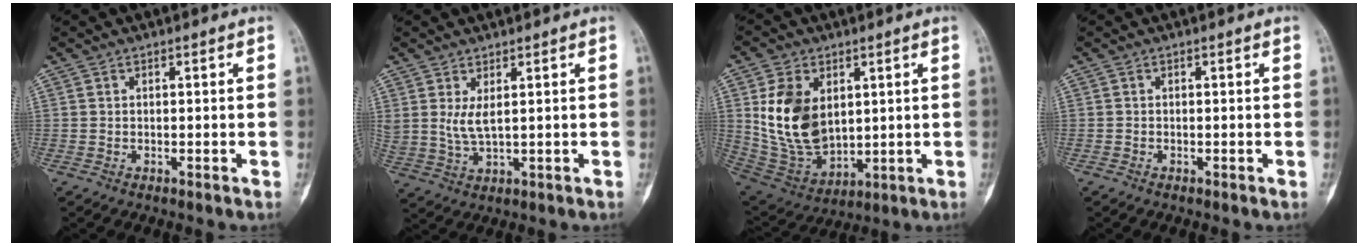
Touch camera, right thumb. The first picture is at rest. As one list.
[{"total": 4.1, "force": [1.5, 1.4, 3.6], "torque": [-0.079, -0.013, 0.042]}, {"total": 15.5, "force": [3.4, 10.3, 11.1], "torque": [-0.186, -0.020, 0.088]}, {"total": 0.0}]